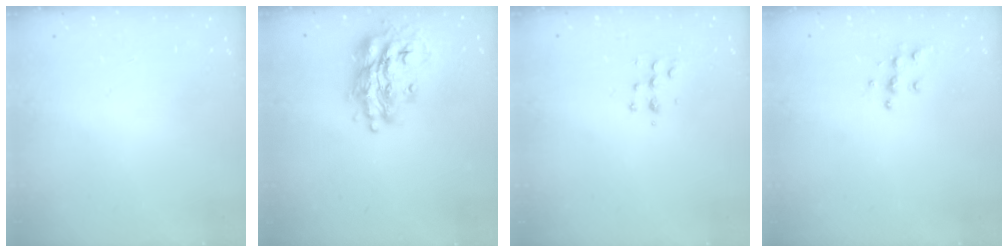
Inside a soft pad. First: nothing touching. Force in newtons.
{"total": 17.1, "press": 17.0, "slide": 1.4}
{"total": 5.4, "press": 5.3, "slide": 0.7}
{"total": 5.9, "press": 5.9, "slide": 0.2}